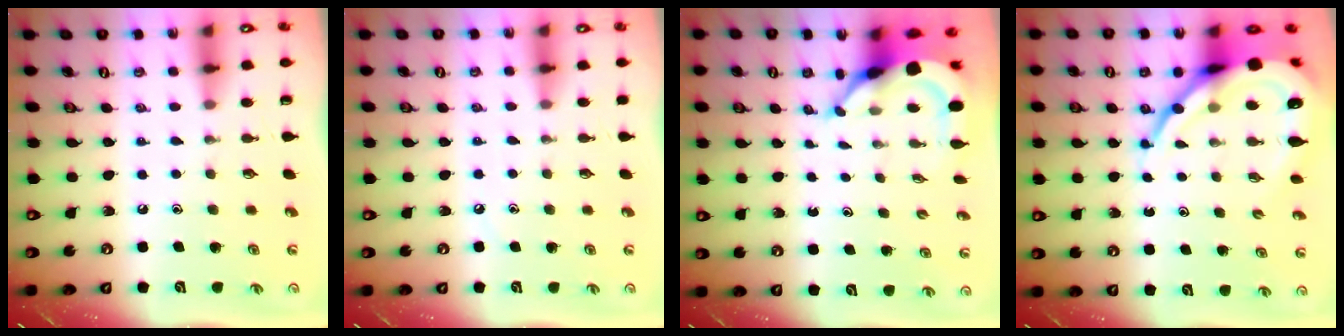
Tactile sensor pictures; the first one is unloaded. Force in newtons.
{"total": 2.3, "press": 2.2, "slide": 0.4}
{"total": 5.5, "press": 5.4, "slide": 0.8}
{"total": 14.7, "press": 14.6, "slide": 1.7}